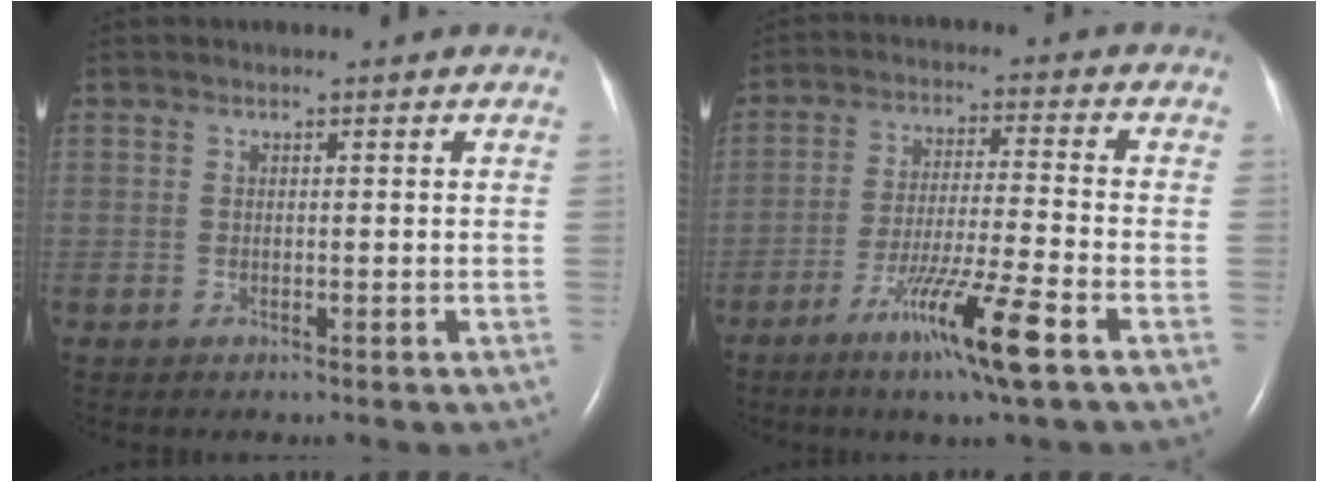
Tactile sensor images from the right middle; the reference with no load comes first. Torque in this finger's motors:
{"motor_torque": [1.27, -0.87, 0.67, 0.18]}